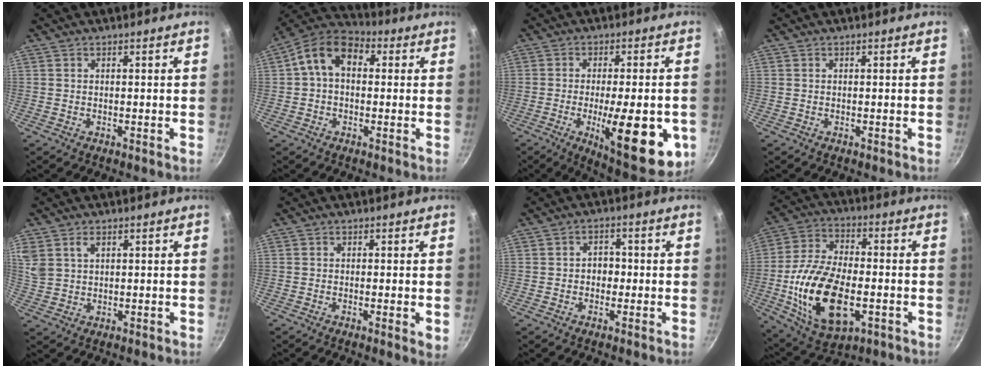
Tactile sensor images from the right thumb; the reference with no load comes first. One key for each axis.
{"total": 10.6, "fx": 1.9, "fy": 7.4, "fz": 7.4, "tx": -0.107, "ty": 0.027, "tz": 0.010}
{"total": 18.9, "fx": -5.0, "fy": 6.2, "fz": 17.2, "tx": -0.209, "ty": 0.000, "tz": -0.062}
{"total": 0.0}
{"total": 6.9, "fx": 3.3, "fy": 4.7, "fz": 3.8, "tx": -0.071, "ty": 0.003, "tz": 0.071}
{"total": 2.4, "fx": -0.3, "fy": 0.5, "fz": 2.3, "tx": -0.033, "ty": -0.008, "tz": -0.007}
{"total": 3.5, "fx": -0.4, "fy": 2.8, "fz": 2.1, "tx": -0.007, "ty": 0.012, "tz": -0.008}
{"total": 20.8, "fx": -4.4, "fy": 11.2, "fz": 16.9, "tx": -0.314, "ty": 0.016, "tz": -0.073}